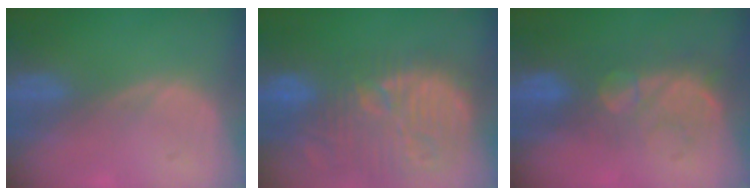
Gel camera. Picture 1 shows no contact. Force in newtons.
{"total": 14.8, "press": 13.1, "slide": 6.9}
{"total": 8.1, "press": 7.7, "slide": 2.5}